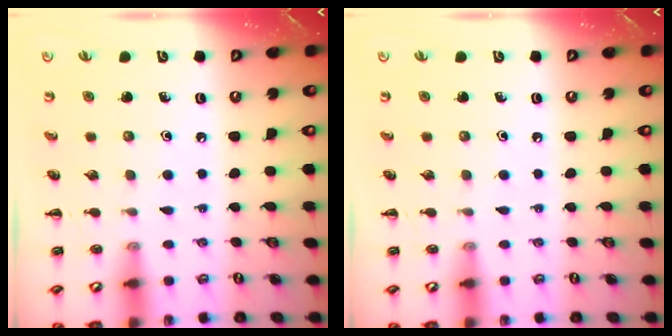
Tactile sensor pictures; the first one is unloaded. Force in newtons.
{"total": 0.0}